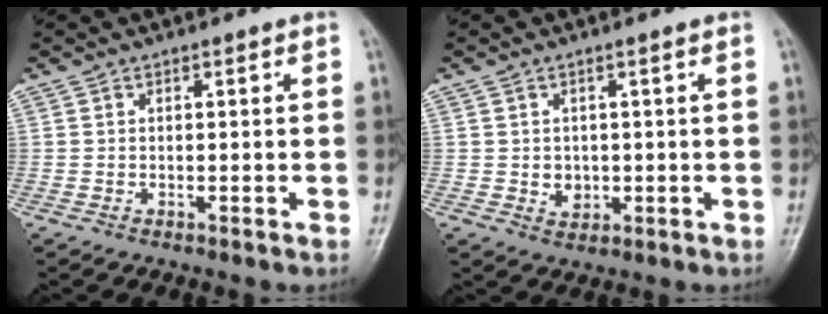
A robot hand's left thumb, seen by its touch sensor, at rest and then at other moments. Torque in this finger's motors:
{"motor_torque": [-0.30, 0.25, -0.02, -0.05, -0.02]}